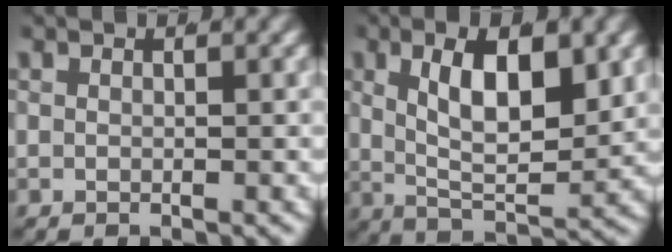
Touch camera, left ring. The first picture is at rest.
{"total": 7.9, "force": [1.1, 4.3, 6.5], "torque": [-0.123, -0.025, 0.023]}